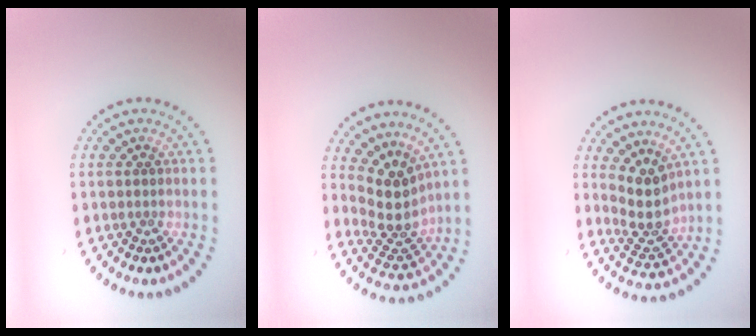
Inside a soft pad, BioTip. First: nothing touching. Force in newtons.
{"total": 3.8, "press": 2.8, "slide": 2.5}
{"total": 3.5, "press": 2.6, "slide": 2.3}